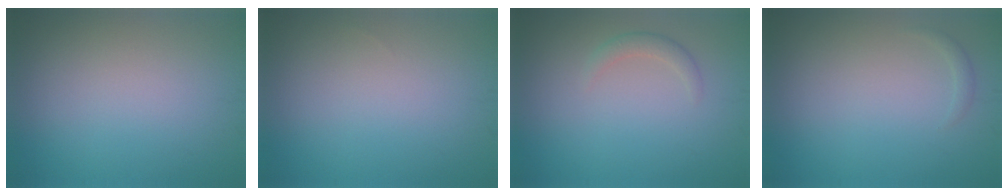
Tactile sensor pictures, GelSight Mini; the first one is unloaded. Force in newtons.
{"total": 0.0}
{"total": 1.4, "press": 1.4, "slide": 0.1}
{"total": 0.6, "press": 0.6, "slide": 0.0}